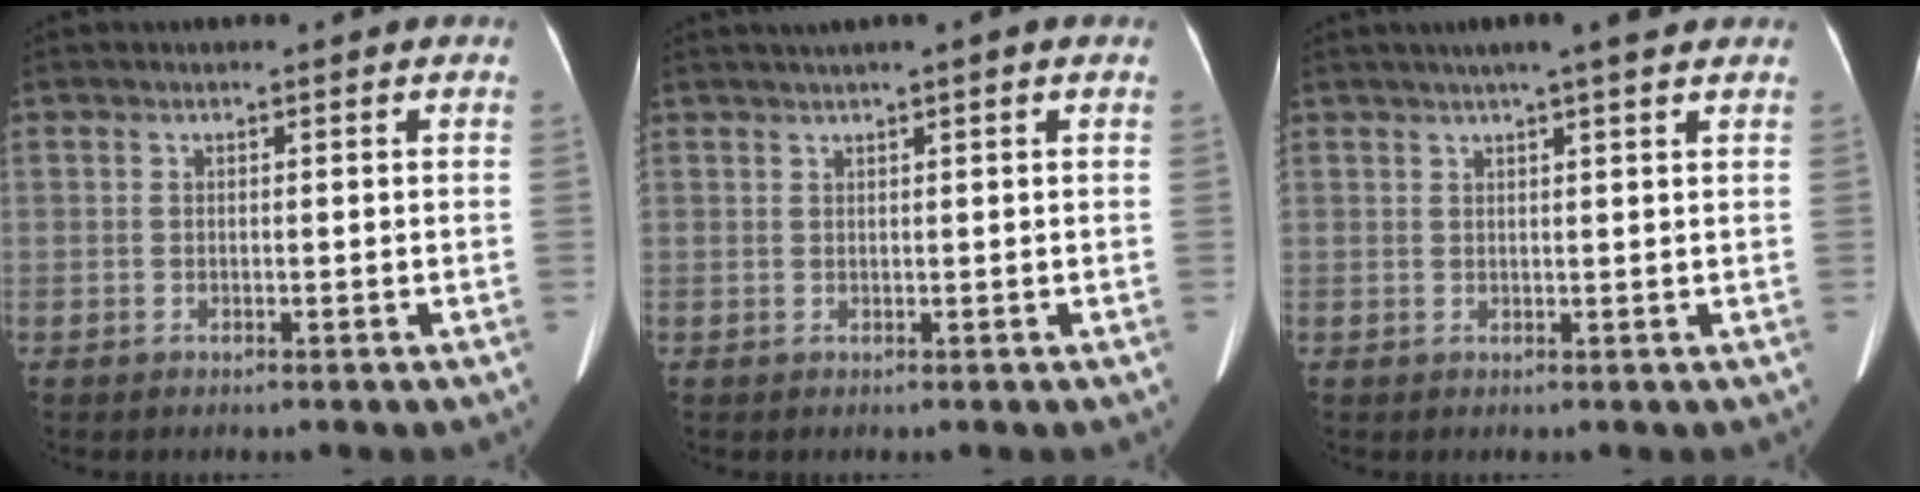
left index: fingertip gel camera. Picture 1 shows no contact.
{"total": 3.2, "force": [2.2, -0.2, 2.2], "torque": [-0.036, 0.025, 0.038]}
{"total": 7.2, "force": [5.8, 0.2, 4.3], "torque": [-0.061, 0.025, 0.073]}